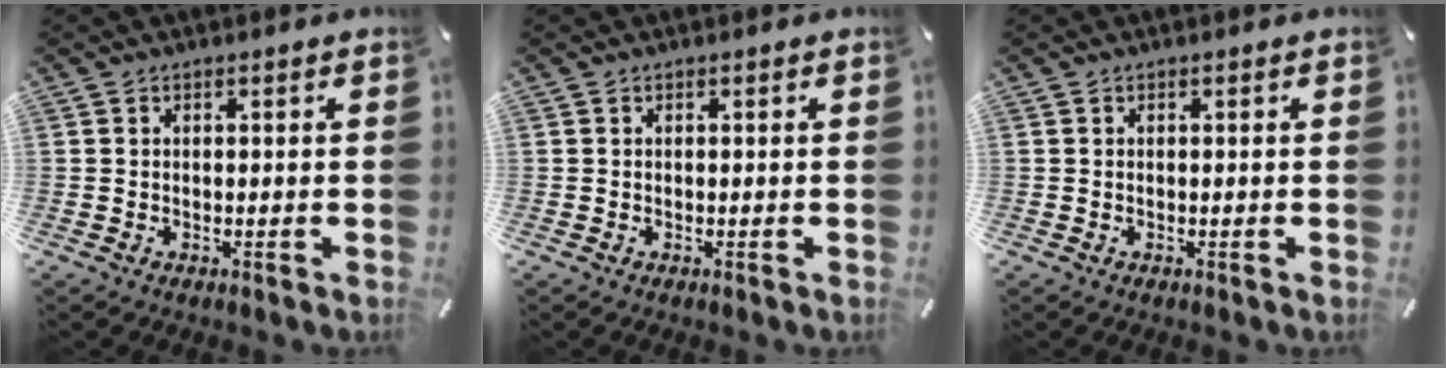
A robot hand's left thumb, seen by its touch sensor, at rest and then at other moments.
{"total": 0.0}
{"total": 0.0}